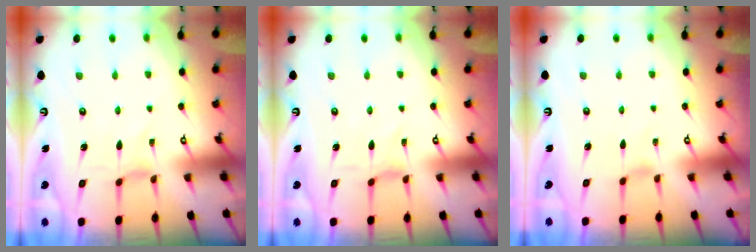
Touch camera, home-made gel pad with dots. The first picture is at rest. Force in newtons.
{"total": 0.0}
{"total": 0.0}